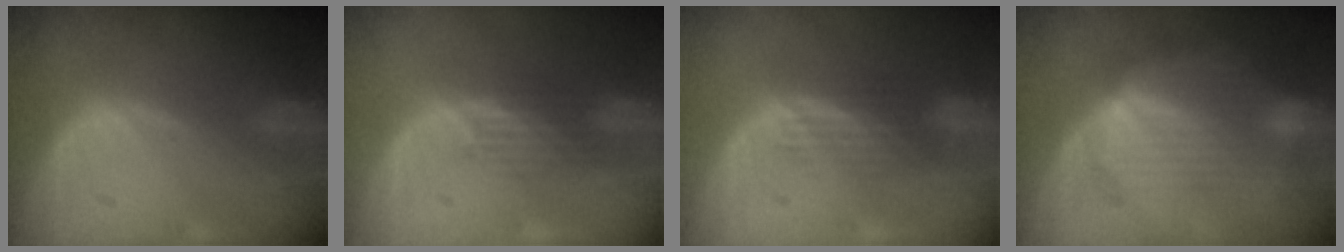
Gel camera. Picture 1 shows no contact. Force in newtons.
{"total": 3.6, "press": 3.0, "slide": 2.0}
{"total": 4.0, "press": 3.2, "slide": 2.3}
{"total": 8.0, "press": 8.0, "slide": 0.3}